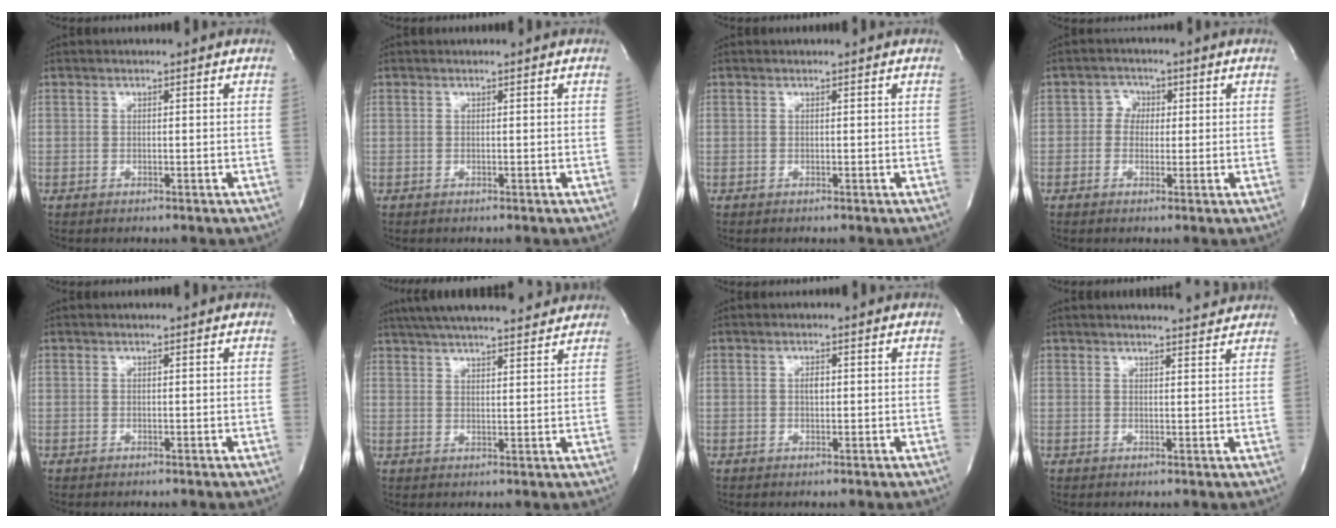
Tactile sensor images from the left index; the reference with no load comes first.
{"total": 0.0}
{"total": 0.0}
{"total": 2.8, "force": [0.1, 2.5, 1.2], "torque": [-0.013, 0.008, -0.004]}
{"total": 0.0}
{"total": 18.9, "force": [16.6, 3.0, 8.4], "torque": [-0.142, 0.042, 0.237]}
{"total": 1.2, "force": [0.1, 0.6, 1.0], "torque": [-0.022, -0.001, 0.002]}
{"total": 6.2, "force": [5.9, 0.5, 1.7], "torque": [-0.026, 0.004, 0.063]}